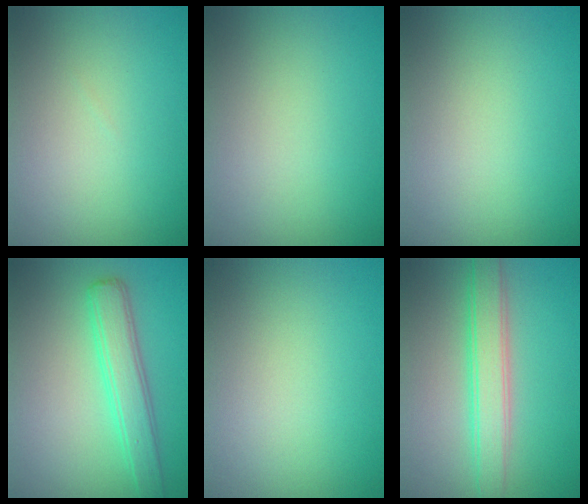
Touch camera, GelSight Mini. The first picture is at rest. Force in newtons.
{"total": 0.0}
{"total": 0.0}
{"total": 4.0, "press": 4.0, "slide": 0.0}
{"total": 0.0}
{"total": 4.2, "press": 4.2, "slide": 0.2}